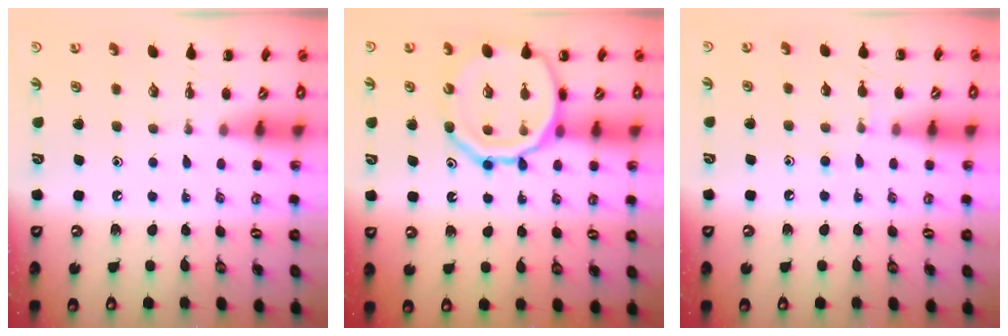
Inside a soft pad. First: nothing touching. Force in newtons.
{"total": 17.4, "press": 17.3, "slide": 2.5}
{"total": 5.8, "press": 5.5, "slide": 1.7}